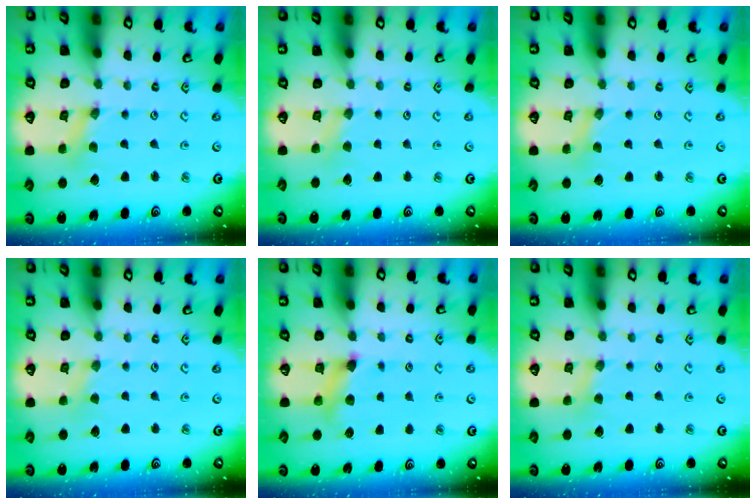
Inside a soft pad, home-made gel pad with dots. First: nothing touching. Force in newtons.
{"total": 2.2, "press": 2.2, "slide": 0.4}
{"total": 0.0}
{"total": 1.4, "press": 1.4, "slide": 0.3}
{"total": 5.6, "press": 5.6, "slide": 0.4}
{"total": 1.4, "press": 1.4, "slide": 0.4}